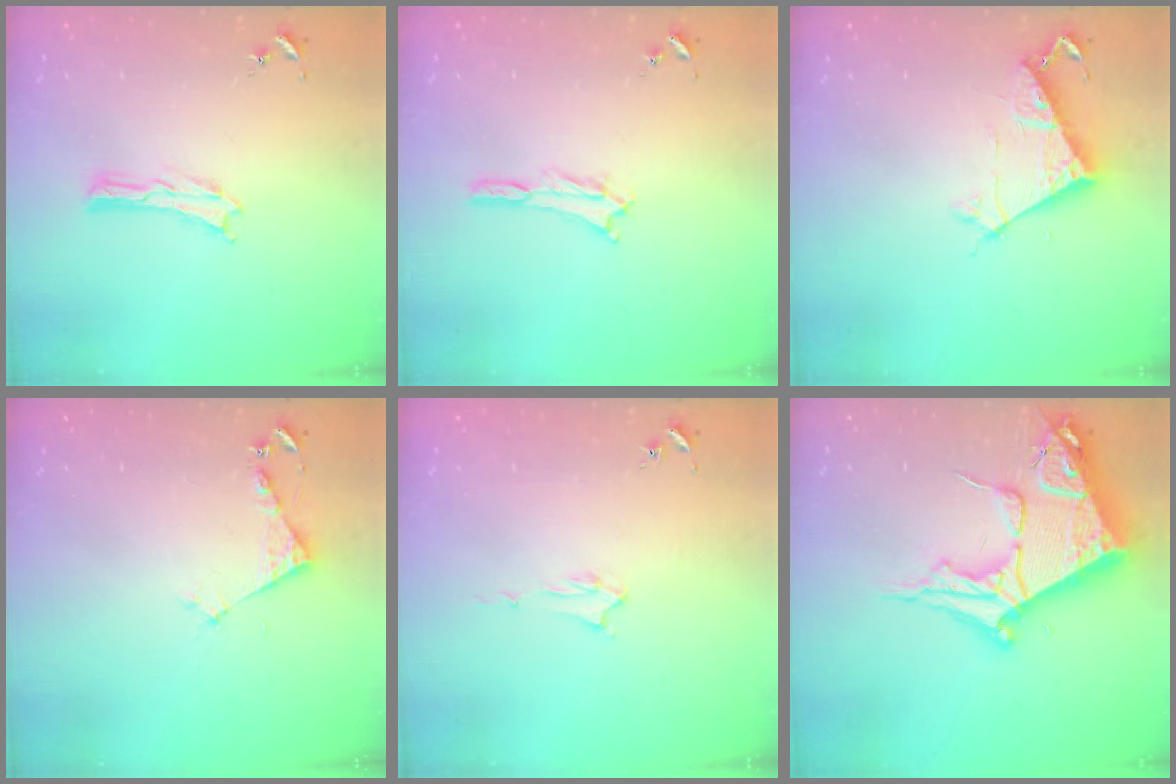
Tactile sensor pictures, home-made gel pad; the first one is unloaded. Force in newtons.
{"total": 1.8, "press": 1.8, "slide": 0.1}
{"total": 6.4, "press": 6.4, "slide": 0.4}
{"total": 3.3, "press": 3.3, "slide": 0.3}
{"total": 1.9, "press": 1.9, "slide": 0.1}
{"total": 14.3, "press": 14.2, "slide": 1.4}